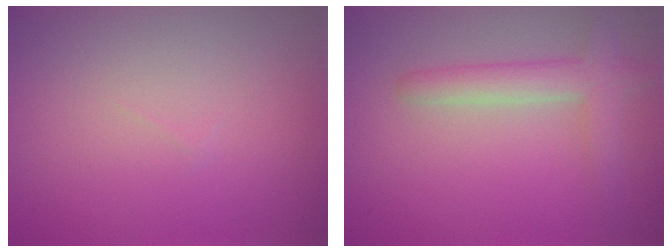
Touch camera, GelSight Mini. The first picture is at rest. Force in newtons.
{"total": 3.3, "press": 3.3, "slide": 0.2}